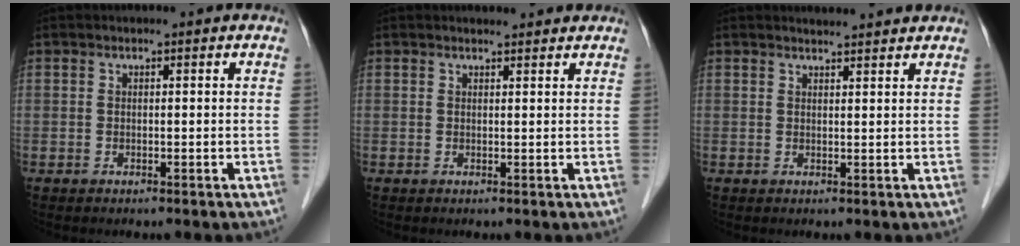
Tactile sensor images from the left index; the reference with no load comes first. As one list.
[{"total": 3.5, "force": [3.4, 0.6, 0.6], "torque": [-0.011, 0.012, 0.039]}, {"total": 4.4, "force": [4.3, 0.0, 0.9], "torque": [-0.017, 0.011, 0.051]}]